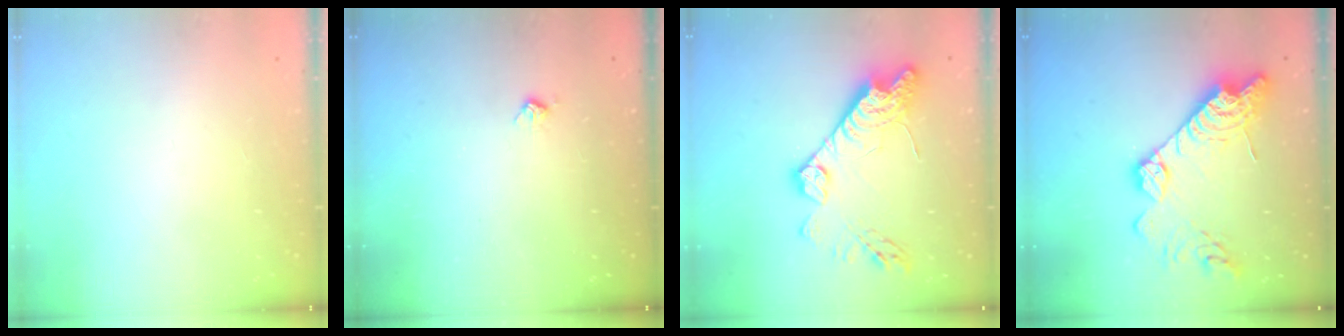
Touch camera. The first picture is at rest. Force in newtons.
{"total": 3.9, "press": 3.8, "slide": 0.7}
{"total": 18.1, "press": 18.1, "slide": 0.6}
{"total": 18.8, "press": 18.7, "slide": 1.9}